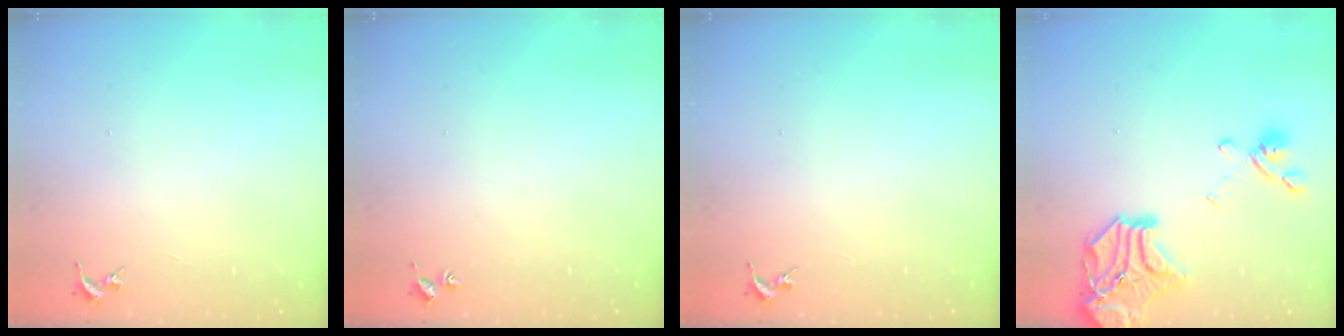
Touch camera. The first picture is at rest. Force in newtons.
{"total": 1.7, "press": 1.7, "slide": 0.2}
{"total": 0.0}
{"total": 19.2, "press": 19.0, "slide": 2.5}